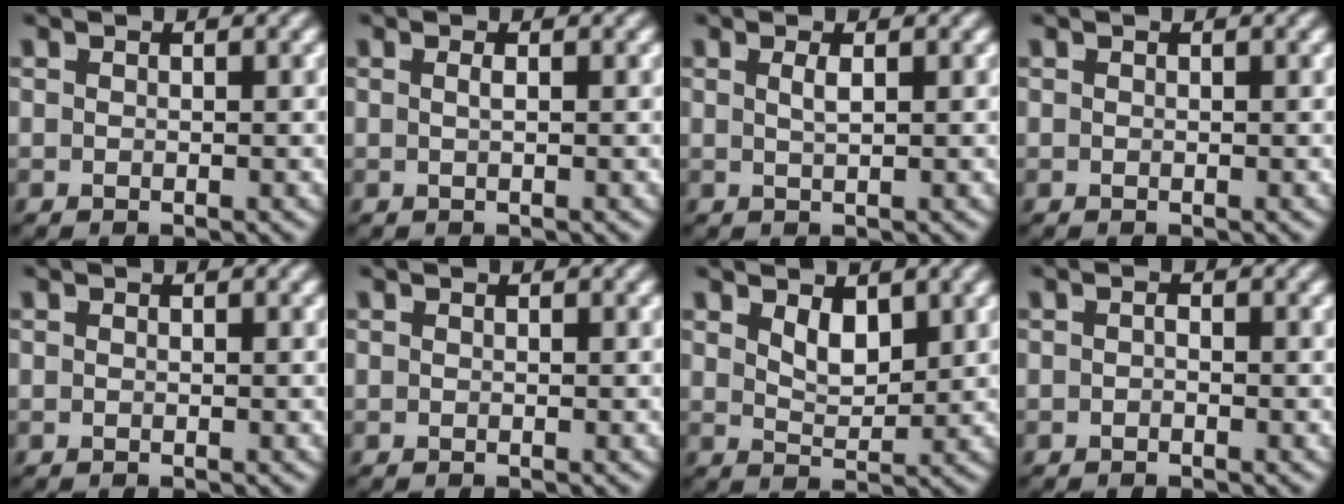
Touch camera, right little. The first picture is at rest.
{"total": 0.7, "force": [-0.2, -0.5, 0.4], "torque": [-0.007, -0.003, -0.001]}
{"total": 1.1, "force": [0.2, -0.7, 0.9], "torque": [-0.009, -0.005, 0.009]}
{"total": 0.0}
{"total": 0.0}
{"total": 0.0}
{"total": 2.4, "force": [1.8, 0.5, 1.5], "torque": [-0.017, -0.017, 0.038]}
{"total": 0.6, "force": [-0.5, -0.3, 0.1], "torque": [-0.001, -0.005, -0.005]}